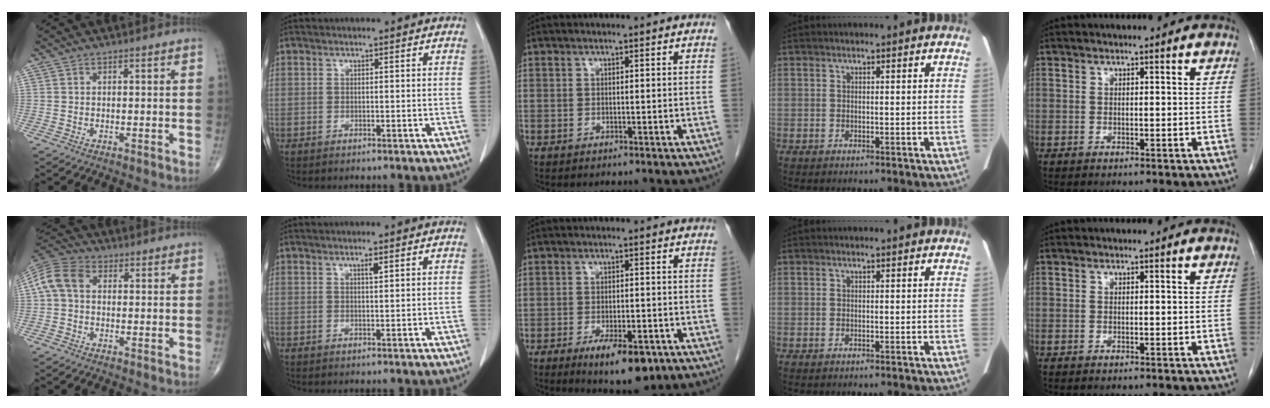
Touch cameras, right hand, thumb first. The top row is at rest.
{"thumb": {"total": 7.9, "force": [0.7, 5.7, 5.4], "torque": [-0.110, 0.029, 0.003]}, "index": {"total": 0.9, "force": [0.5, 0.0, 0.8], "torque": [-0.016, -0.001, 0.010]}, "middle": {"total": 8.4, "force": [-4.6, 2.8, 6.4], "torque": [-0.088, -0.009, -0.061]}}